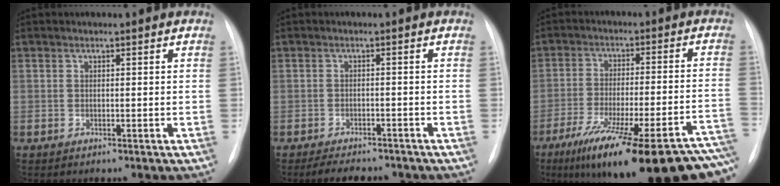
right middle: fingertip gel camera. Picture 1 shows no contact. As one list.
[{"total": 6.9, "force": [-6.0, 2.2, 2.5], "torque": [-0.038, -0.004, -0.079]}, {"total": 29.5, "force": [-21.5, 3.5, 19.9], "torque": [-0.226, -0.022, -0.302]}]